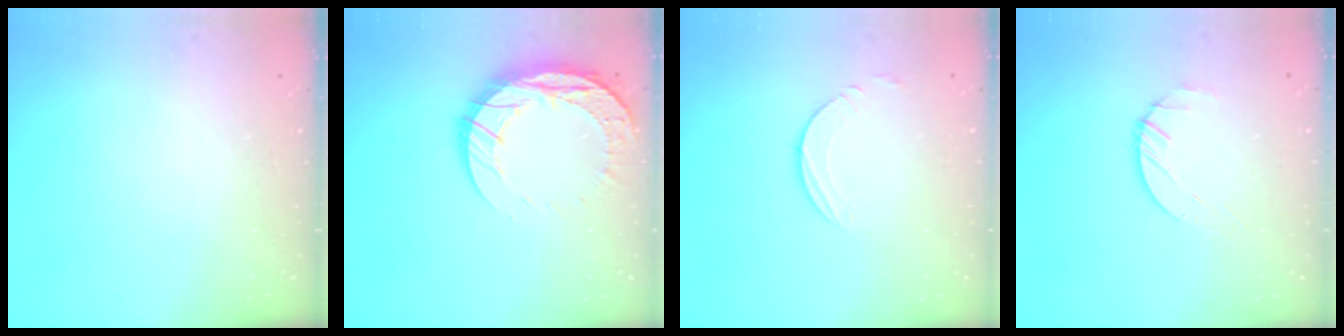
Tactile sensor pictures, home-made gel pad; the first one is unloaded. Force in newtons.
{"total": 13.8, "press": 13.7, "slide": 1.1}
{"total": 2.8, "press": 2.8, "slide": 0.2}
{"total": 1.4, "press": 1.4, "slide": 0.2}